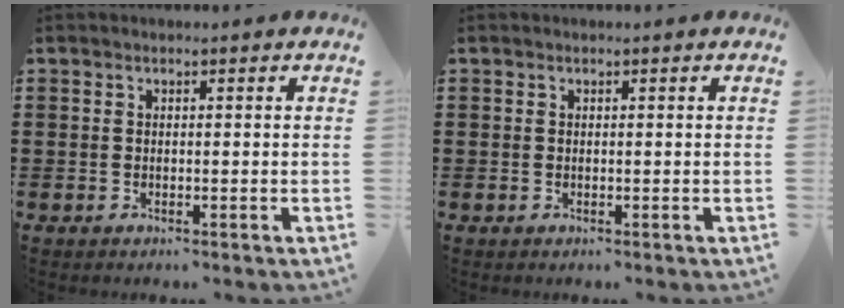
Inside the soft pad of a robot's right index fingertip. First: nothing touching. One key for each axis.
{"total": 0.0}